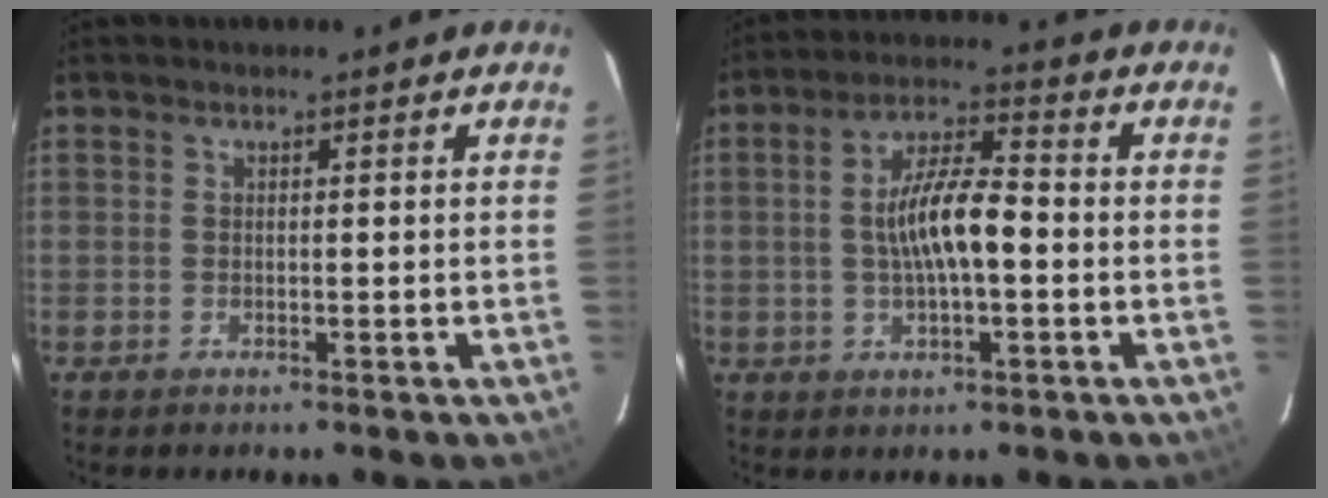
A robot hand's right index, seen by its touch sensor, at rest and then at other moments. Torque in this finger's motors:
{"motor_torque": [1.10, 0.33, 0.49, 0.12]}